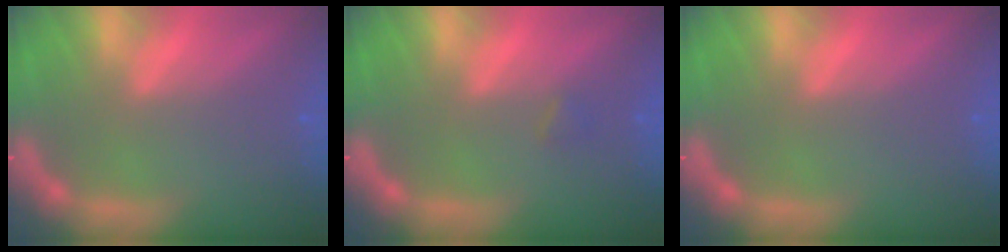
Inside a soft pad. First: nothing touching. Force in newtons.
{"total": 0.9}
{"total": 0.0}